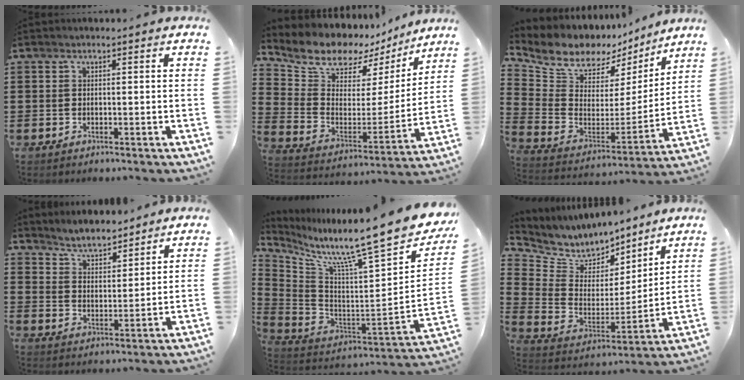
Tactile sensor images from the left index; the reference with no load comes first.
{"total": 10.0, "force": [9.0, 3.8, 2.2], "torque": [-0.083, -0.064, 0.157]}
{"total": 9.1, "force": [7.7, 4.3, 2.4], "torque": [-0.087, -0.052, 0.137]}
{"total": 4.4, "force": [4.4, 0.4, 0.4], "torque": [-0.027, -0.021, 0.076]}
{"total": 12.6, "force": [9.6, 0.5, 8.1], "torque": [-0.149, -0.090, 0.147]}
{"total": 7.6, "force": [7.0, 3.0, 0.4], "torque": [-0.059, -0.053, 0.127]}